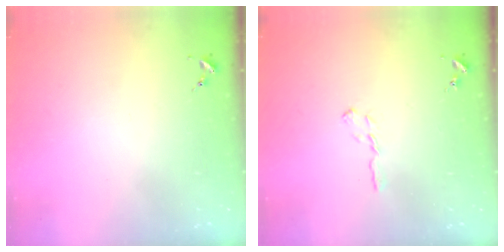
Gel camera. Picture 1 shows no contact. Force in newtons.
{"total": 4.5, "press": 4.5, "slide": 0.7}